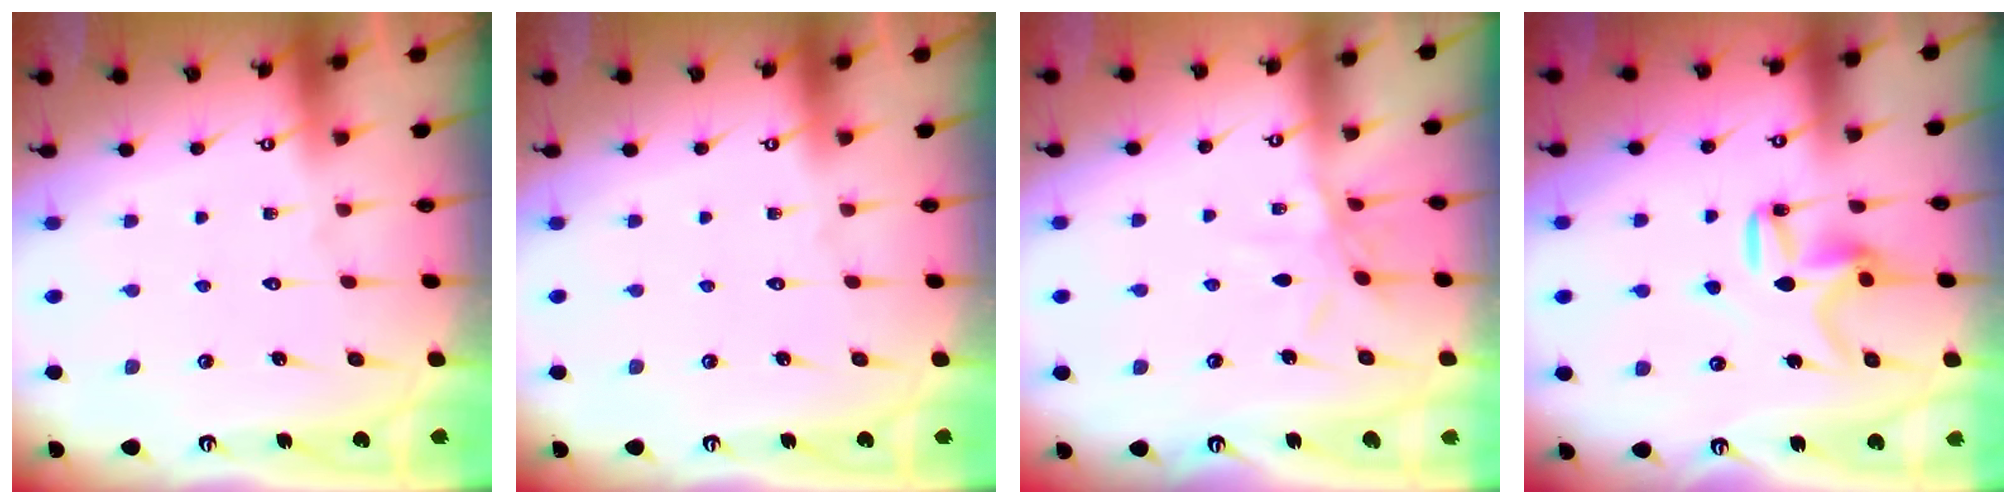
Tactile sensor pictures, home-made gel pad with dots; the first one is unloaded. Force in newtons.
{"total": 0.0}
{"total": 6.6, "press": 6.5, "slide": 0.7}
{"total": 9.6, "press": 9.6, "slide": 0.7}